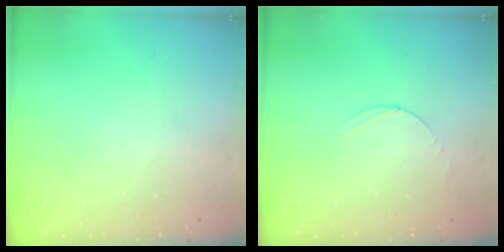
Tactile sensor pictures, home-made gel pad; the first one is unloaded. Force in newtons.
{"total": 3.0, "press": 3.0, "slide": 0.3}